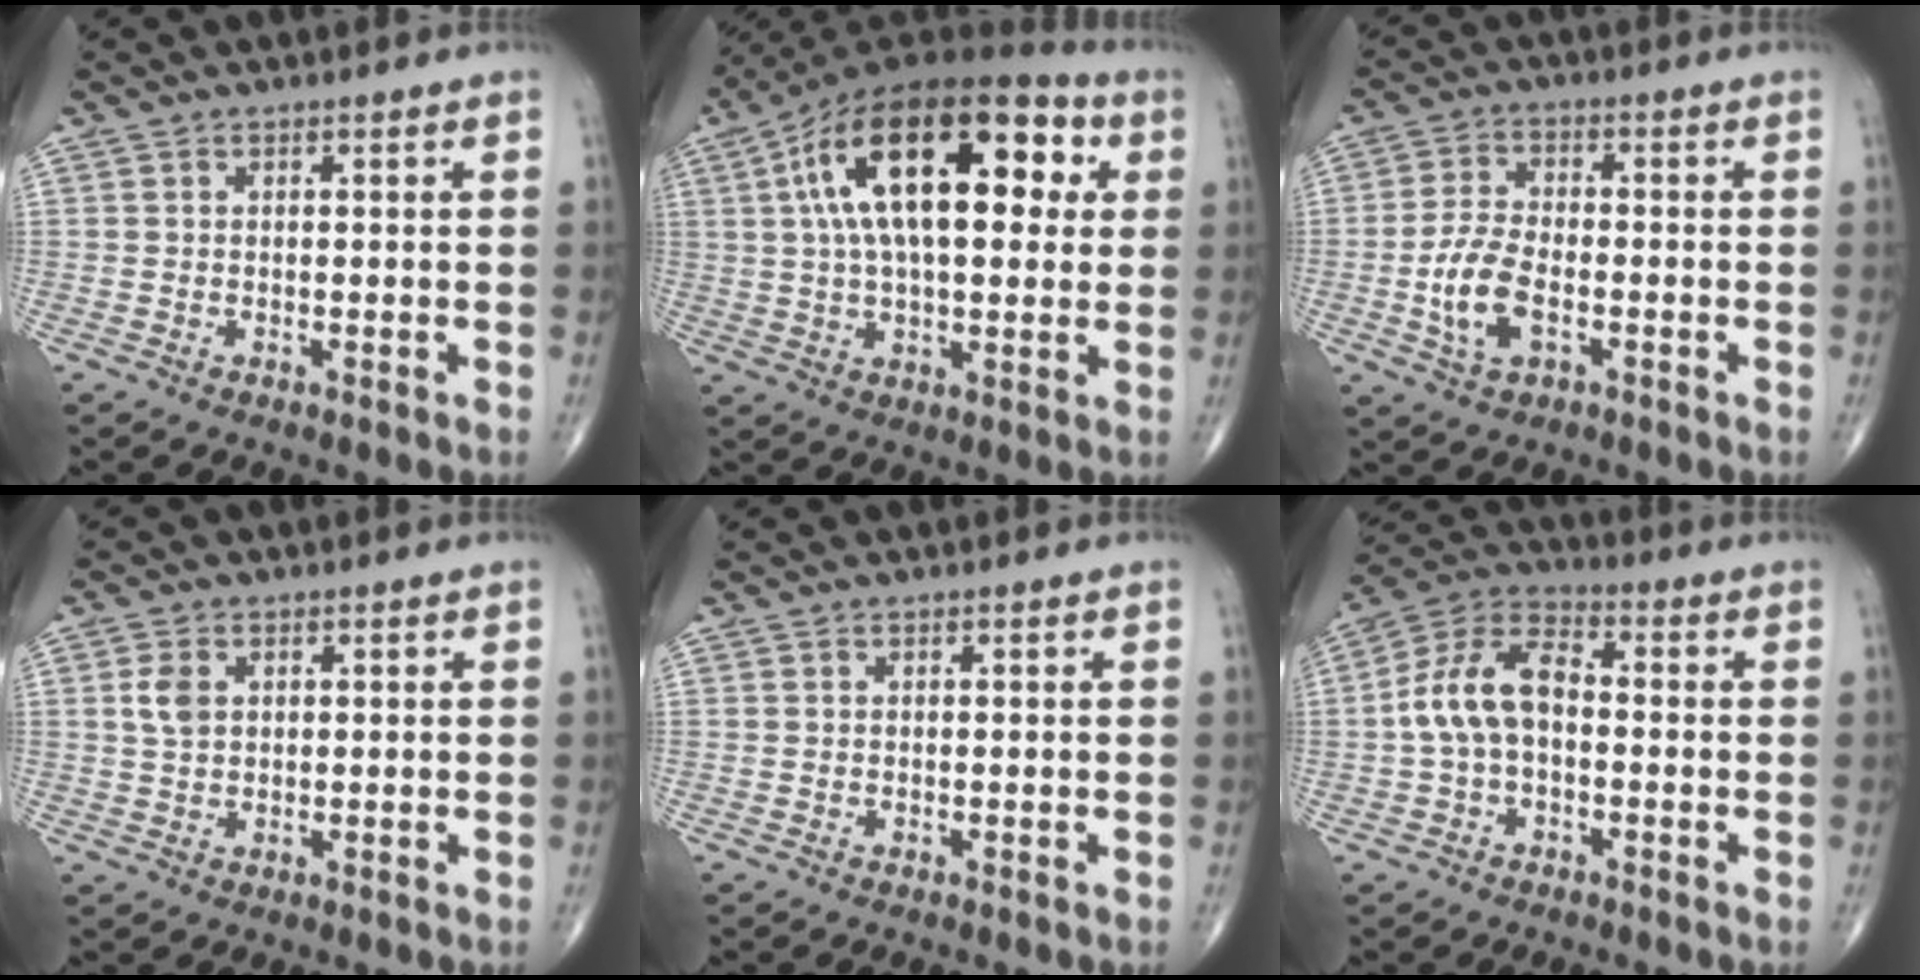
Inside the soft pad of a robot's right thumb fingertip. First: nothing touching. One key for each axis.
{"total": 24.6, "fx": 6.5, "fy": 11.8, "fz": 20.7, "tx": -0.336, "ty": 0.024, "tz": 0.096}
{"total": 8.4, "fx": -2.4, "fy": 4.4, "fz": 6.8, "tx": -0.142, "ty": 0.011, "tz": -0.046}
{"total": 3.5, "fx": 0.9, "fy": 2.4, "fz": 2.3, "tx": -0.043, "ty": 0.000, "tz": 0.018}
{"total": 0.0}
{"total": 10.8, "fx": -0.7, "fy": 6.4, "fz": 8.7, "tx": -0.167, "ty": 0.037, "tz": -0.024}